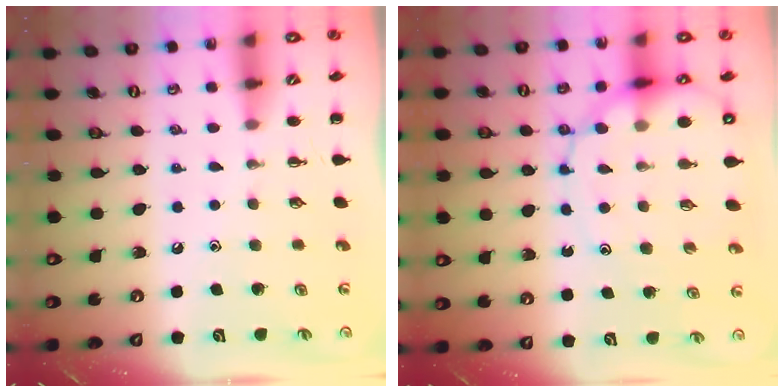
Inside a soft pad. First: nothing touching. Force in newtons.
{"total": 12.8, "press": 12.5, "slide": 3.0}